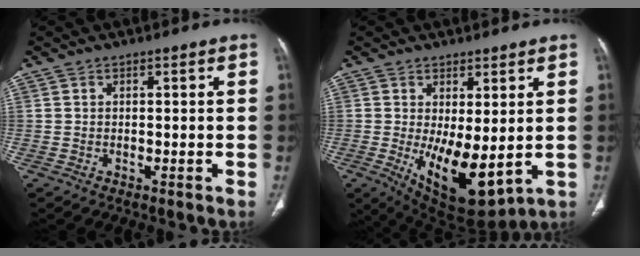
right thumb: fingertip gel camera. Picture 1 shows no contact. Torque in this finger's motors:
{"motor_torque": [2.03, 2.12, 0.69, -0.72, 0.40]}